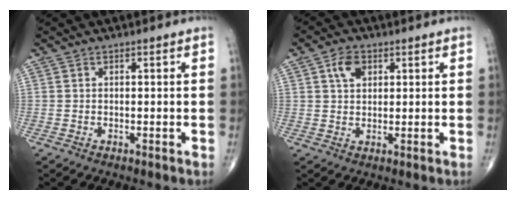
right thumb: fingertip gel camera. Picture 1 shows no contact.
{"total": 4.5, "force": [1.8, 3.0, 2.8], "torque": [-0.042, 0.000, 0.030]}